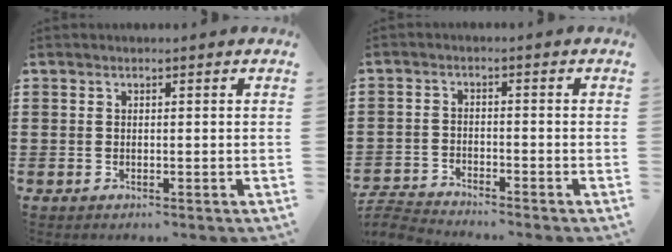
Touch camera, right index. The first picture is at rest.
{"total": 3.4, "force": [-3.4, 0.2, 0.1], "torque": [-0.015, -0.002, -0.075]}